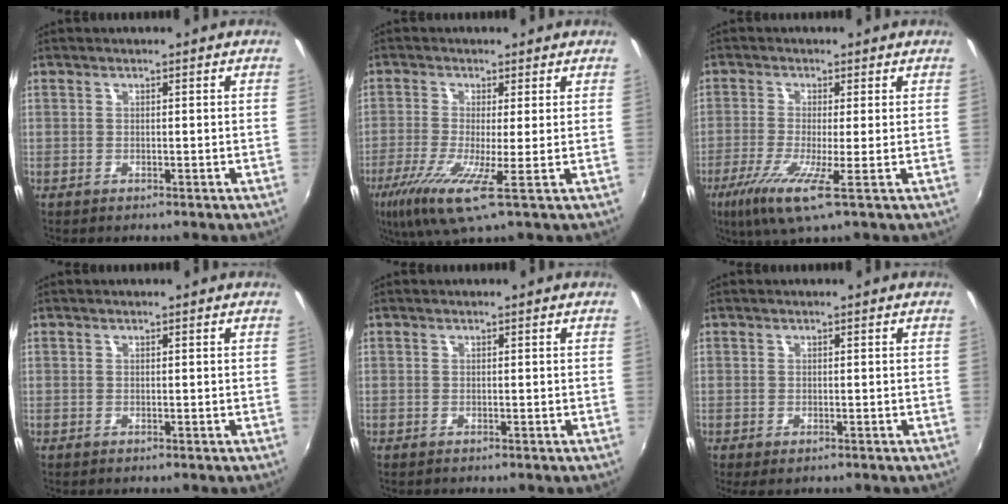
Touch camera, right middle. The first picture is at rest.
{"total": 9.2, "force": [-3.3, 0.5, 8.5], "torque": [-0.188, -0.030, -0.067]}
{"total": 7.7, "force": [-3.1, 0.0, 7.0], "torque": [-0.160, -0.023, -0.063]}
{"total": 0.0}
{"total": 0.0}
{"total": 1.3, "force": [-0.8, 0.6, 0.8], "torque": [-0.016, -0.007, -0.012]}